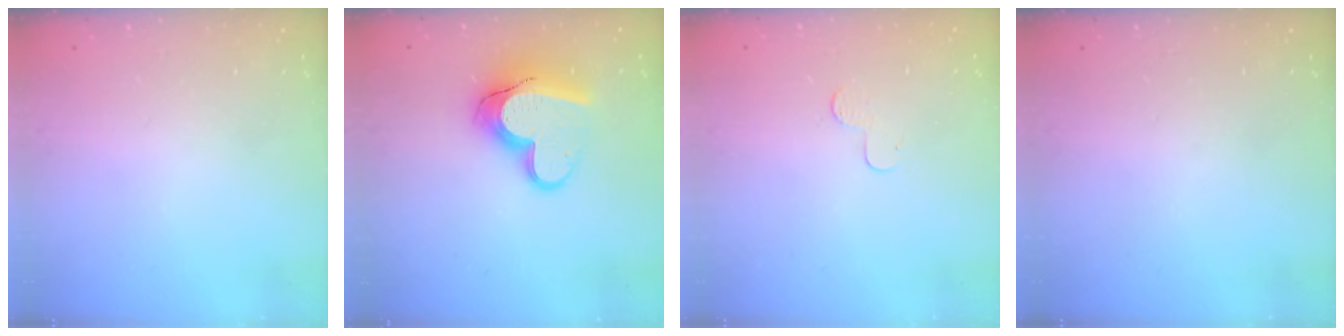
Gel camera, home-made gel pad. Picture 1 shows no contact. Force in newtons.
{"total": 16.2, "press": 16.2, "slide": 1.3}
{"total": 3.9, "press": 3.9, "slide": 0.4}
{"total": 0.0}